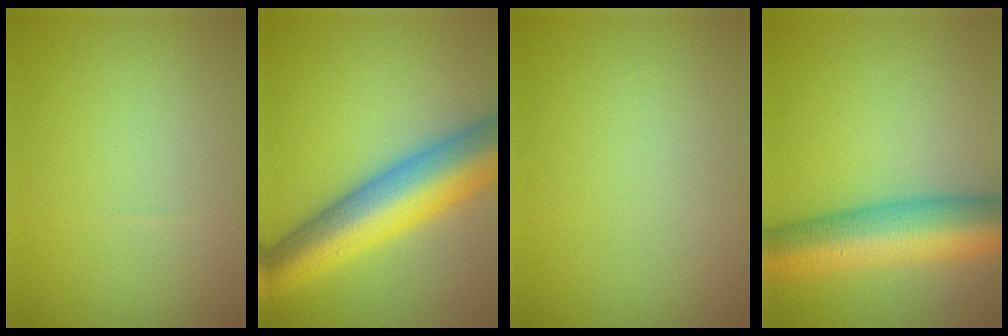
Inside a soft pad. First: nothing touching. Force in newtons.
{"total": 10.4, "press": 10.4, "slide": 0.2}
{"total": 0.0}
{"total": 9.3, "press": 9.3, "slide": 0.2}